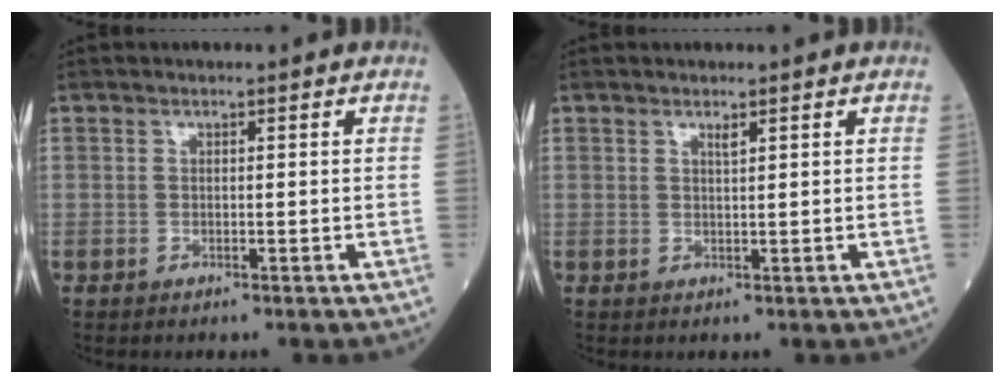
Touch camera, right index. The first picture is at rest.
{"total": 0.8, "force": [0.6, 0.0, 0.6], "torque": [-0.011, -0.004, 0.010]}